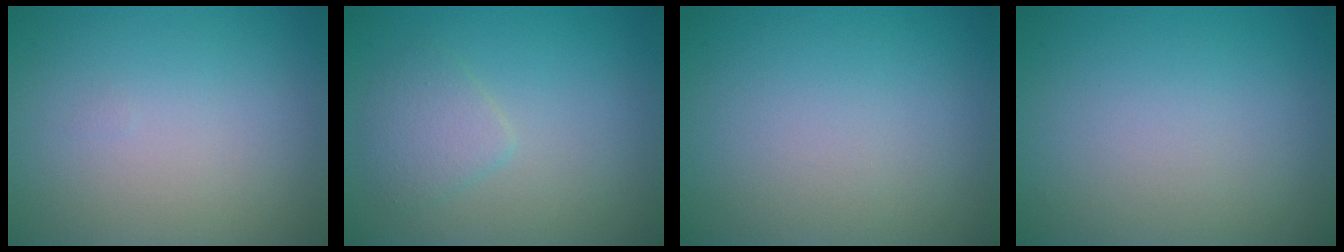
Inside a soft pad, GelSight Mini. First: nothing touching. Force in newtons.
{"total": 2.1, "press": 2.1, "slide": 0.1}
{"total": 0.0}
{"total": 0.0}